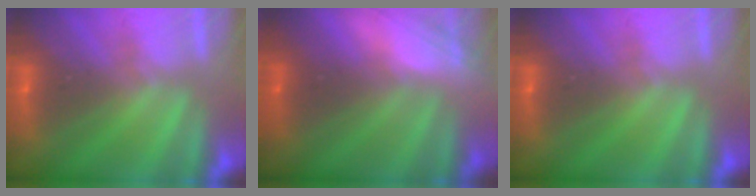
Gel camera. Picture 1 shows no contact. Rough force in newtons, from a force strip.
{"total": 2.9}
{"total": 0.0}